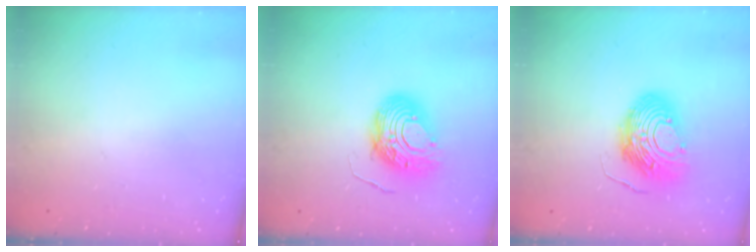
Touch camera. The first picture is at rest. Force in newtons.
{"total": 12.3, "press": 12.3, "slide": 1.1}
{"total": 13.8, "press": 13.7, "slide": 1.3}